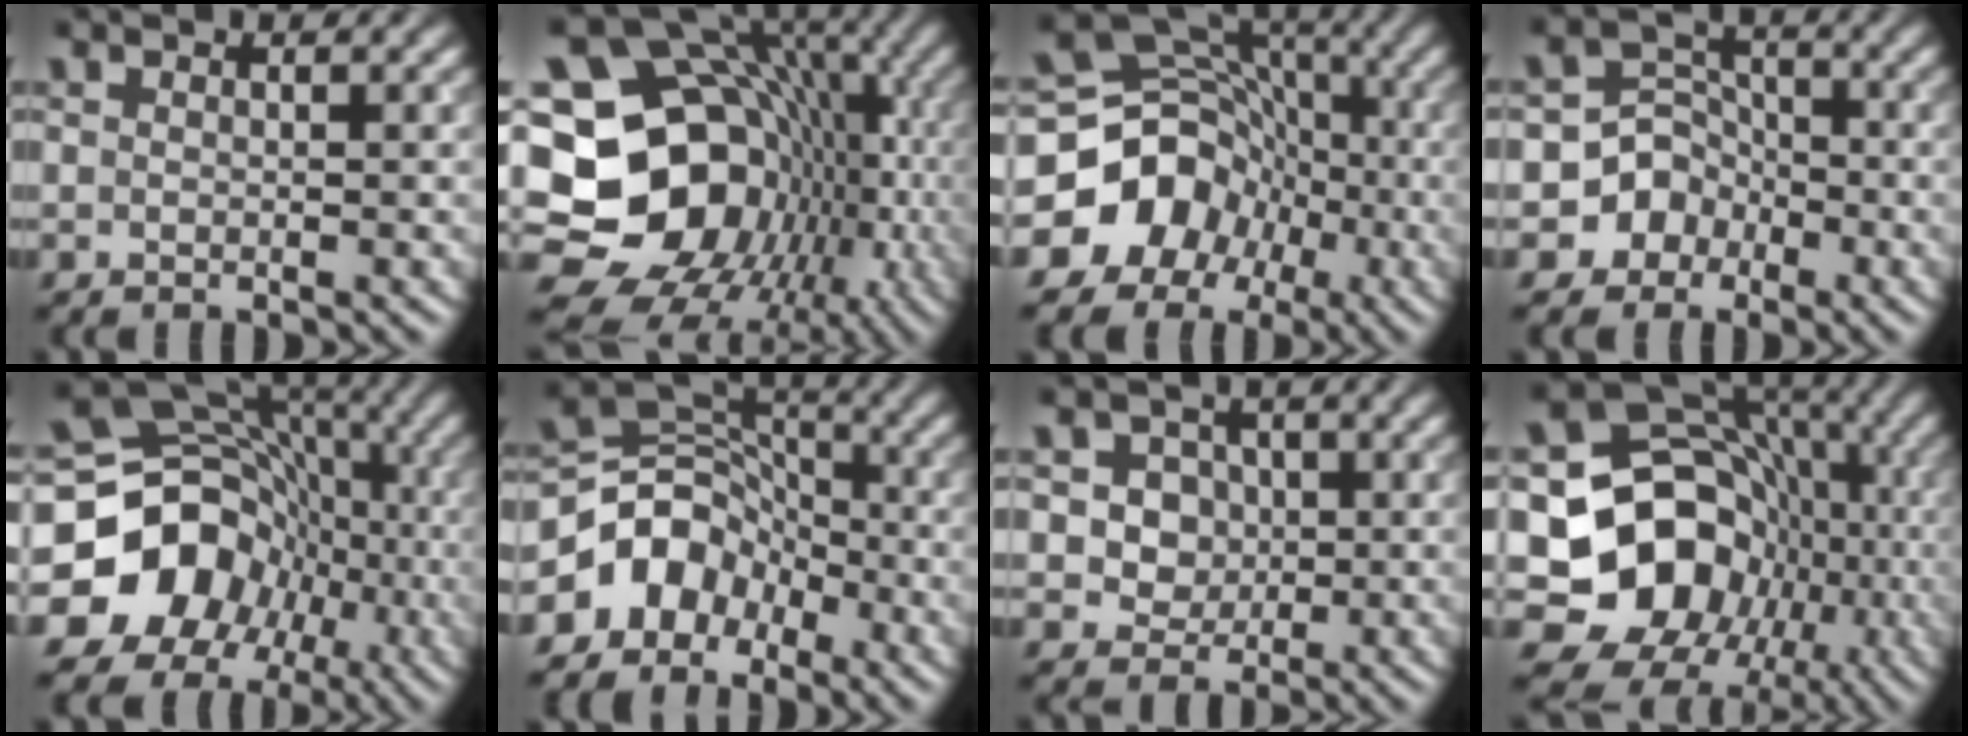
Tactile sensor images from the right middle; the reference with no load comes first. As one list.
[{"total": 20.7, "force": [-3.6, 17.8, 9.9], "torque": [-0.141, 0.023, -0.076]}, {"total": 12.9, "force": [-4.8, 11.4, 3.8], "torque": [-0.069, -0.013, -0.105]}, {"total": 6.5, "force": [-3.3, 5.6, 0.4], "torque": [0.020, 0.004, -0.078]}, {"total": 17.2, "force": [-5.5, 14.9, 6.5], "torque": [-0.137, -0.009, -0.105]}, {"total": 6.2, "force": [-3.1, 4.9, 2.2], "torque": [-0.030, 0.010, -0.072]}, {"total": 4.7, "force": [1.1, 4.1, 2.1], "torque": [-0.022, 0.013, 0.011]}, {"total": 15.2, "force": [-3.8, 12.8, 7.1], "torque": [-0.122, -0.004, -0.078]}]